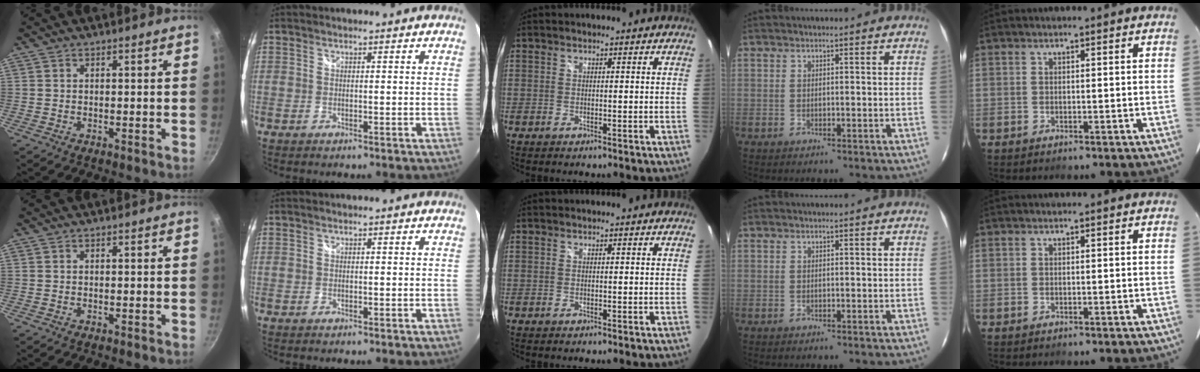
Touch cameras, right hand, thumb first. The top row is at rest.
{}